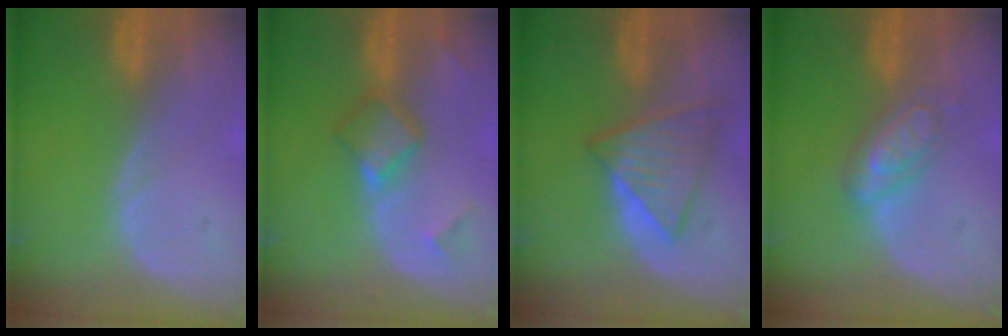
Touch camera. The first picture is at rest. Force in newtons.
{"total": 5.6, "press": 4.9, "slide": 2.7}
{"total": 6.5, "press": 6.5, "slide": 0.7}
{"total": 5.3, "press": 5.2, "slide": 0.2}